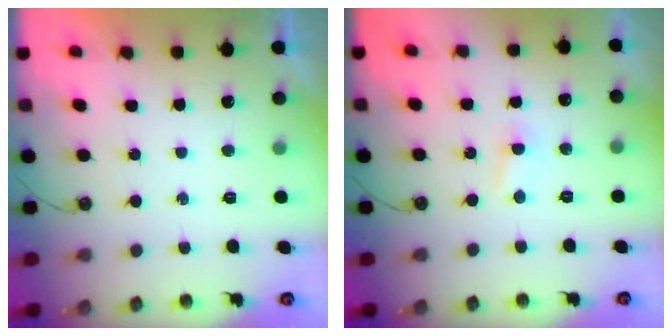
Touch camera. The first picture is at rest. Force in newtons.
{"total": 2.8, "press": 2.7, "slide": 0.7}